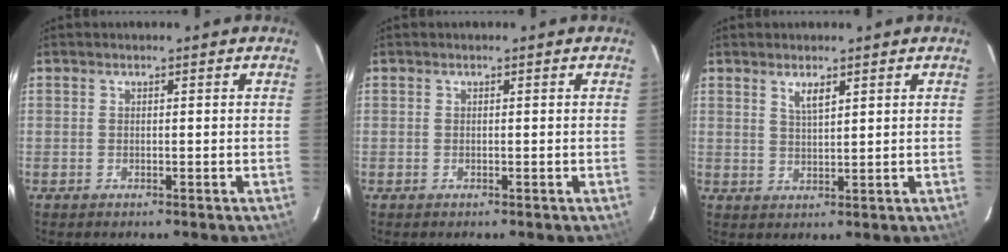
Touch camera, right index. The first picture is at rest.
{"total": 0.0}
{"total": 3.0, "force": [1.8, 0.8, 2.2], "torque": [-0.039, 0.000, 0.035]}